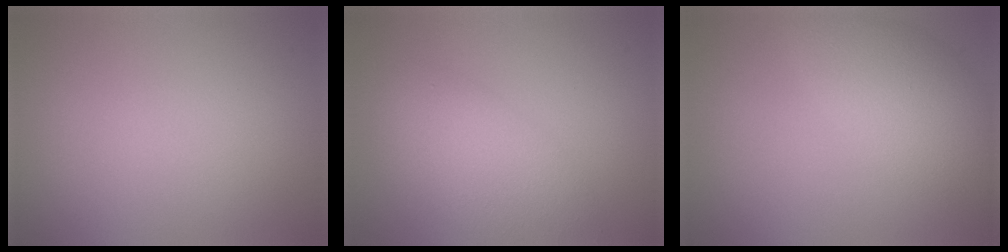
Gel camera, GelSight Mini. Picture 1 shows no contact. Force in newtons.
{"total": 5.5, "press": 5.5, "slide": 0.2}
{"total": 5.0, "press": 5.0, "slide": 0.1}